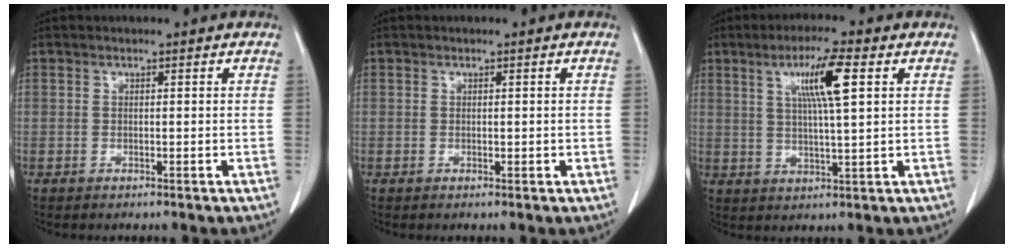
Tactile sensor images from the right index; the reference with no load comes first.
{"total": 0.7, "force": [0.0, 0.5, 0.5], "torque": [-0.006, 0.000, 0.000]}
{"total": 8.2, "force": [2.9, 0.1, 7.6], "torque": [-0.138, 0.006, 0.051]}